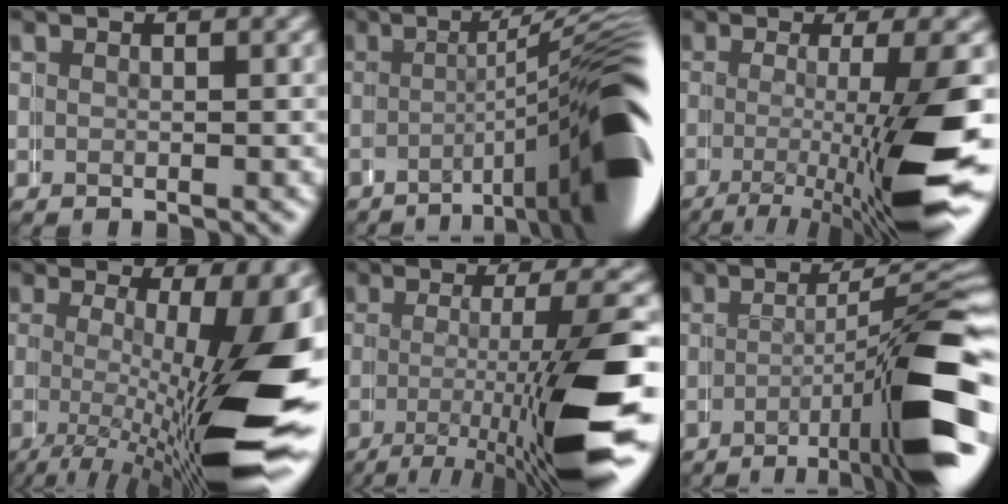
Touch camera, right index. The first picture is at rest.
{"total": 13.2, "force": [-2.9, 3.7, 12.3], "torque": [-0.143, 0.000, -0.040]}
{"total": 12.9, "force": [-3.4, 4.1, 11.8], "torque": [-0.180, -0.032, -0.027]}
{"total": 14.0, "force": [-2.0, 5.1, 12.9], "torque": [-0.191, -0.024, -0.011]}
{"total": 14.5, "force": [-4.0, 4.5, 13.2], "torque": [-0.200, -0.033, -0.033]}
{"total": 11.5, "force": [-4.3, 3.2, 10.1], "torque": [-0.129, 0.002, -0.058]}